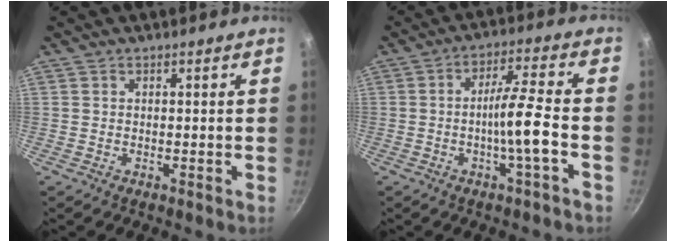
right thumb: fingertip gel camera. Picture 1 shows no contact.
{"total": 8.2, "force": [-2.5, 0.3, 7.8], "torque": [-0.137, 0.026, -0.045]}